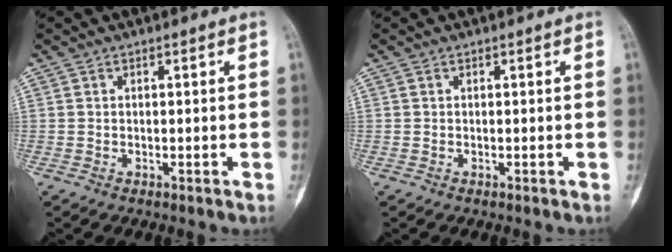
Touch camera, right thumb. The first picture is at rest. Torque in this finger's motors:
{"motor_torque": [0.02, 0.02, 0.01, 0.00, 0.02]}